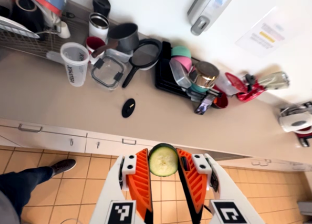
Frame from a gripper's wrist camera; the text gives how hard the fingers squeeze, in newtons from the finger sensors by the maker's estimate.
{"total": 5.6, "left": 5.5, "right": 5.7}